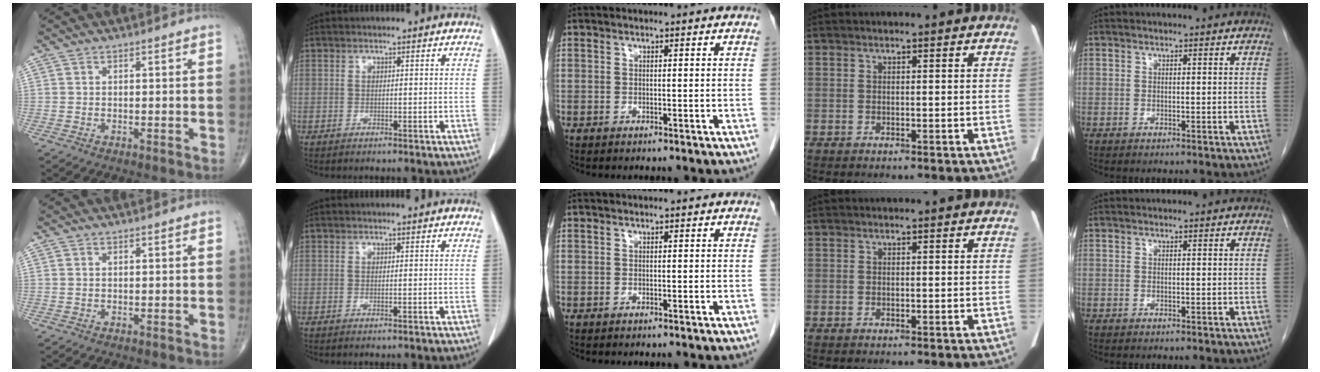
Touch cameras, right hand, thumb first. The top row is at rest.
{}